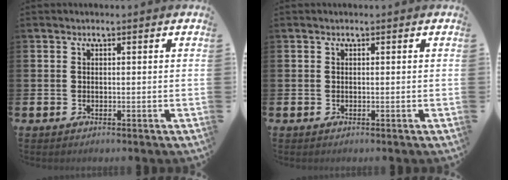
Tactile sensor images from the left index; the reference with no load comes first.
{"total": 0.0}